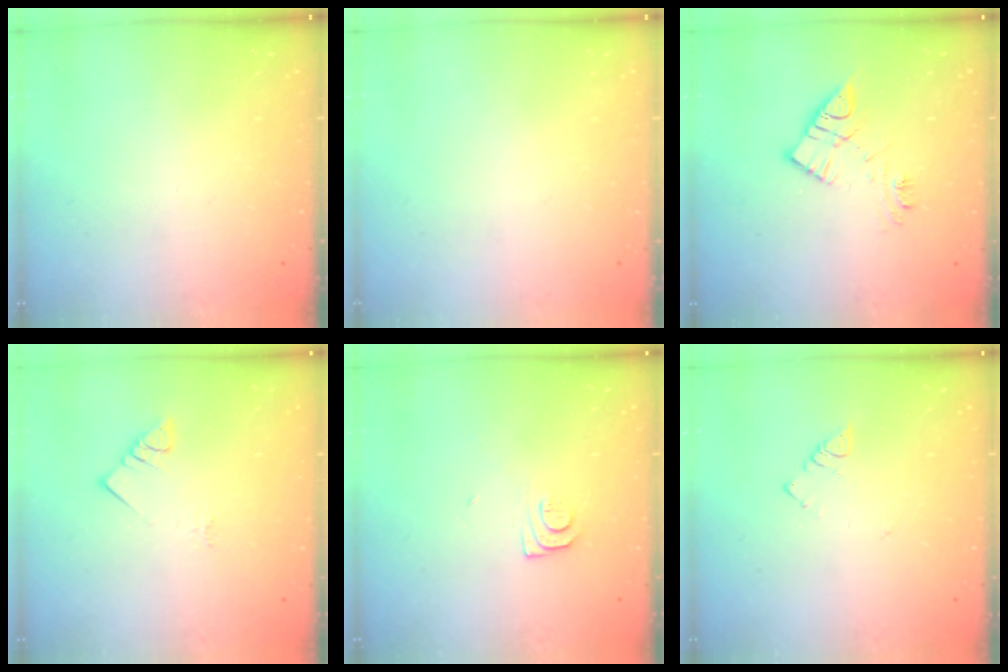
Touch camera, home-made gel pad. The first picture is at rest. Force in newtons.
{"total": 1.5, "press": 1.5, "slide": 0.1}
{"total": 11.6, "press": 11.6, "slide": 0.9}
{"total": 3.6, "press": 3.6, "slide": 0.6}
{"total": 7.3, "press": 7.2, "slide": 0.8}
{"total": 2.7, "press": 2.7, "slide": 0.4}